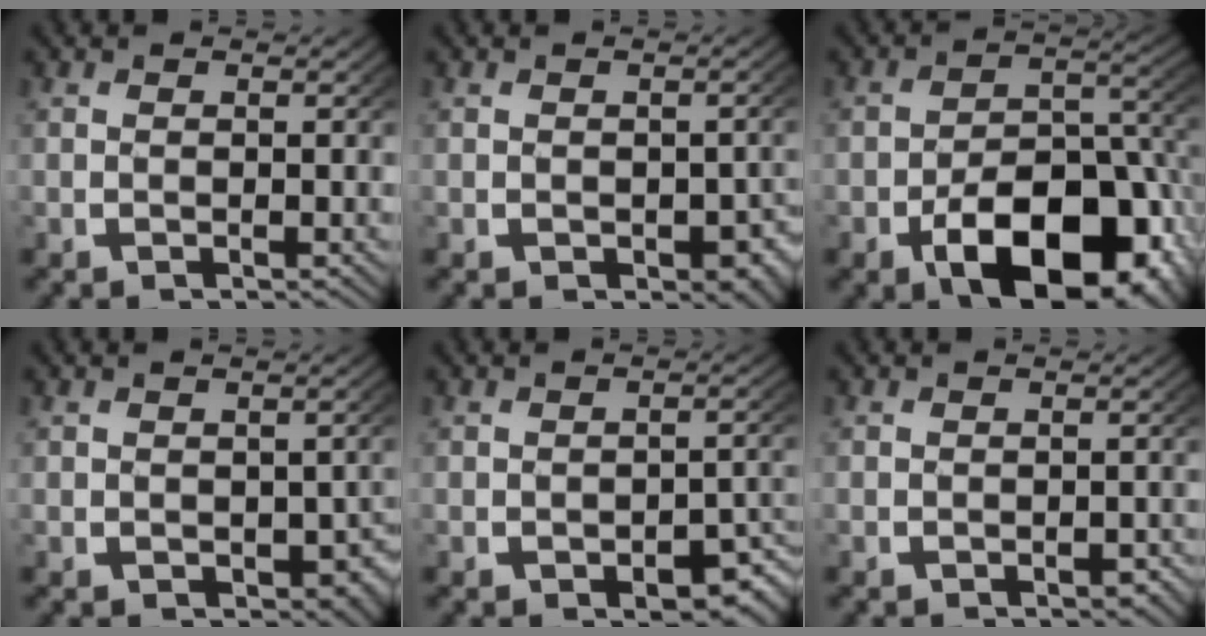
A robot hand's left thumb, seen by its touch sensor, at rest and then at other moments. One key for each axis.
{"total": 2.7, "fx": -0.7, "fy": 2.0, "fz": 1.7, "tx": -0.021, "ty": -0.019, "tz": 0.001}
{"total": 13.1, "fx": -4.4, "fy": 7.7, "fz": 9.7, "tx": -0.151, "ty": -0.047, "tz": -0.044}
{"total": 3.0, "fx": -0.4, "fy": 2.3, "fz": 1.8, "tx": -0.021, "ty": -0.021, "tz": 0.011}
{"total": 4.0, "fx": -1.5, "fy": 2.4, "fz": 2.9, "tx": -0.037, "ty": -0.021, "tz": -0.010}
{"total": 0.8, "fx": -0.4, "fy": 0.5, "fz": 0.4, "tx": -0.006, "ty": -0.006, "tz": -0.004}